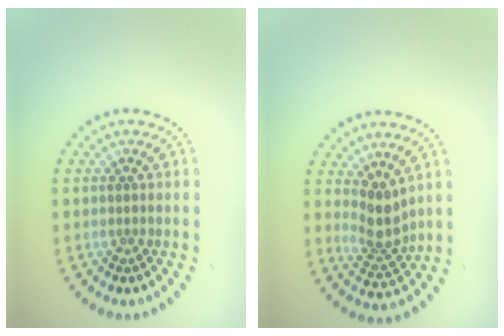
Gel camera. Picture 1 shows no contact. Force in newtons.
{"total": 2.9, "press": 2.3, "slide": 1.8}